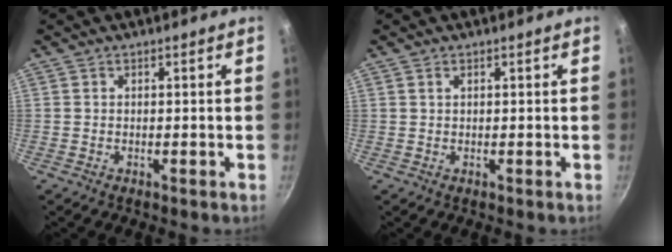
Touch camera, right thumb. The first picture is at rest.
{"total": 0.6, "force": [0.3, 0.3, 0.4], "torque": [-0.007, 0.002, 0.006]}